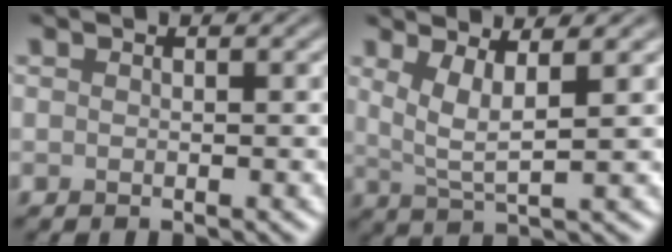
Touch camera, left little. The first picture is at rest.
{"total": 3.5, "force": [1.5, 0.7, 3.1], "torque": [-0.062, -0.006, 0.032]}